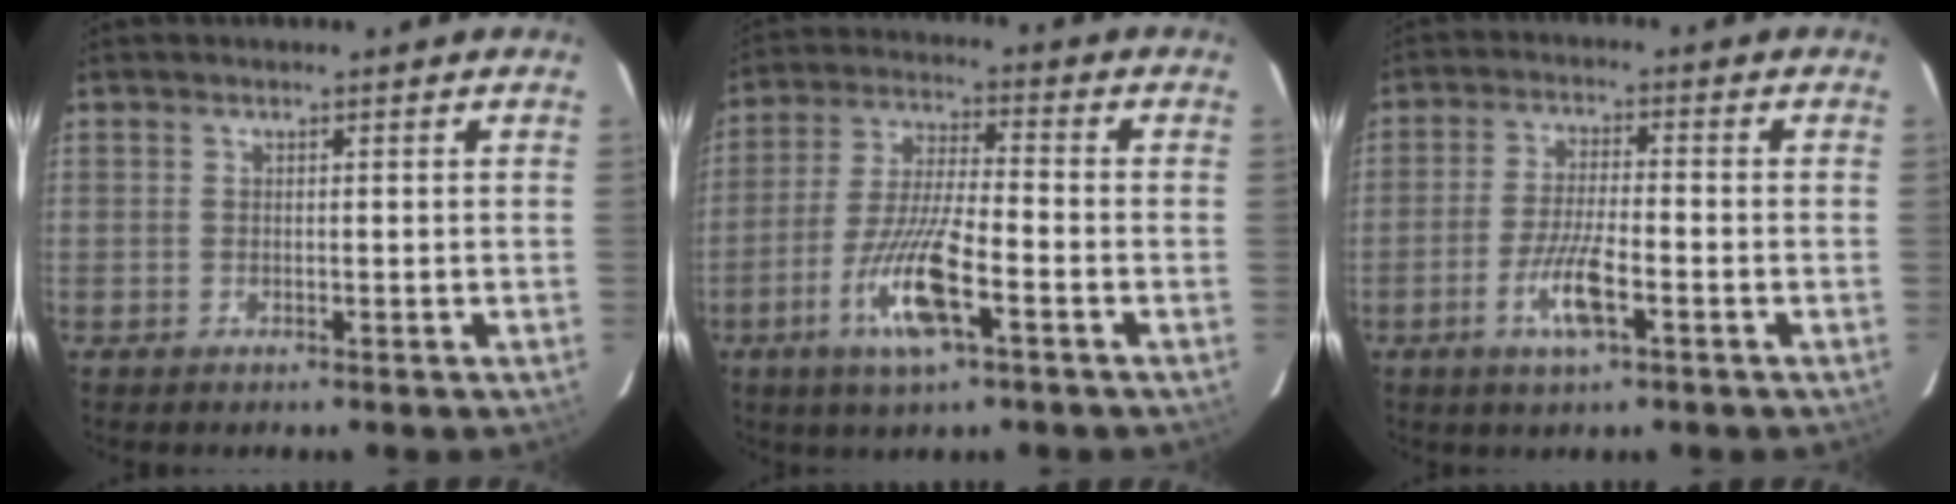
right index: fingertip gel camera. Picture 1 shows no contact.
{"total": 11.6, "force": [-4.9, 1.6, 10.4], "torque": [-0.206, -0.014, -0.092]}
{"total": 6.9, "force": [-2.9, 1.1, 6.2], "torque": [-0.122, -0.007, -0.054]}